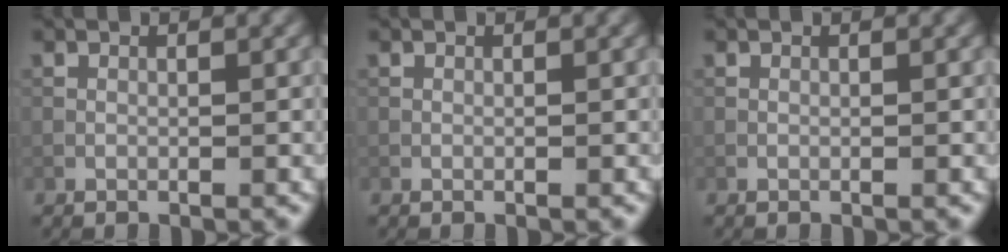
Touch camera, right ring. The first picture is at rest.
{"total": 0.0}
{"total": 0.0}